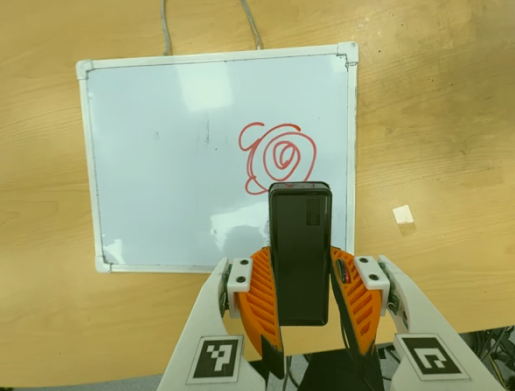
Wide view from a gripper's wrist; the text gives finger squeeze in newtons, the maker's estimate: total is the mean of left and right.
{"total": 4.9, "left": 3.5, "right": 6.2}